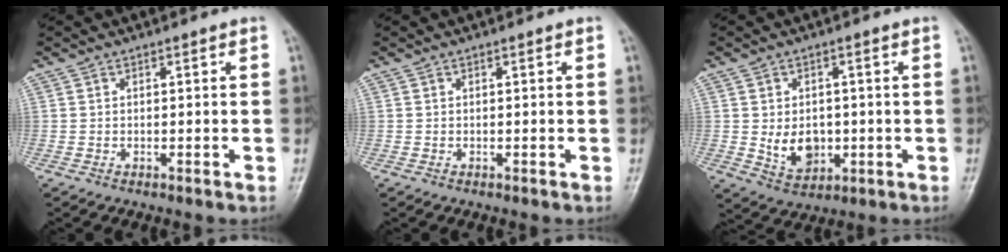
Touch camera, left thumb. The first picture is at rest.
{"total": 0.0}
{"total": 6.8, "force": [-0.4, 5.2, 4.3], "torque": [-0.047, -0.007, 0.007]}